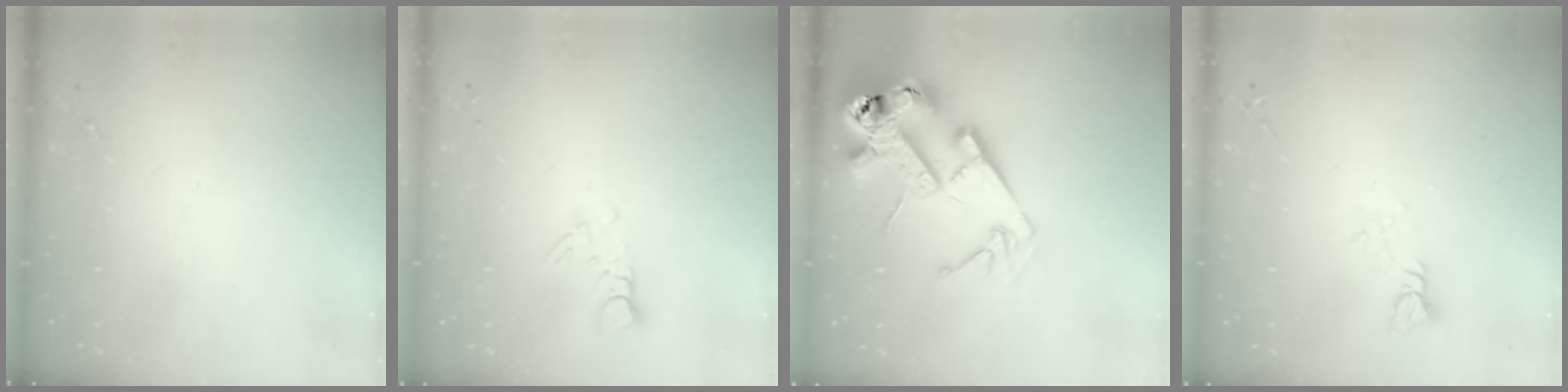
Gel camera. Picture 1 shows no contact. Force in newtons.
{"total": 4.5, "press": 4.5, "slide": 0.5}
{"total": 24.1, "press": 23.9, "slide": 3.2}
{"total": 3.9, "press": 3.9, "slide": 0.3}